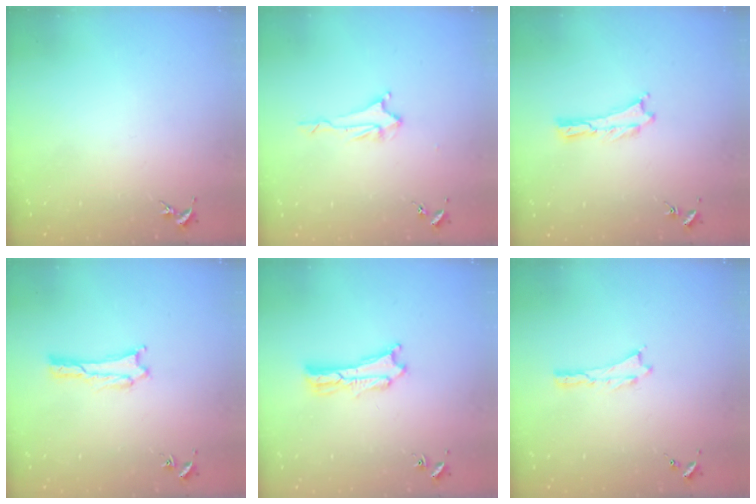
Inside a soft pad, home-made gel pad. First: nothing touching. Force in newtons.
{"total": 2.0, "press": 2.0, "slide": 0.4}
{"total": 0.0}
{"total": 1.7, "press": 1.7, "slide": 0.1}
{"total": 1.8, "press": 1.8, "slide": 0.3}
{"total": 0.0}